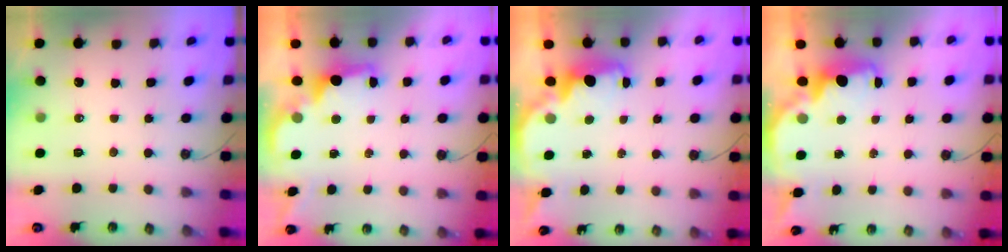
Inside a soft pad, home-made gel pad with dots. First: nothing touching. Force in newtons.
{"total": 2.0, "press": 1.8, "slide": 0.8}
{"total": 2.3, "press": 2.3, "slide": 0.4}
{"total": 2.3, "press": 2.3, "slide": 0.4}